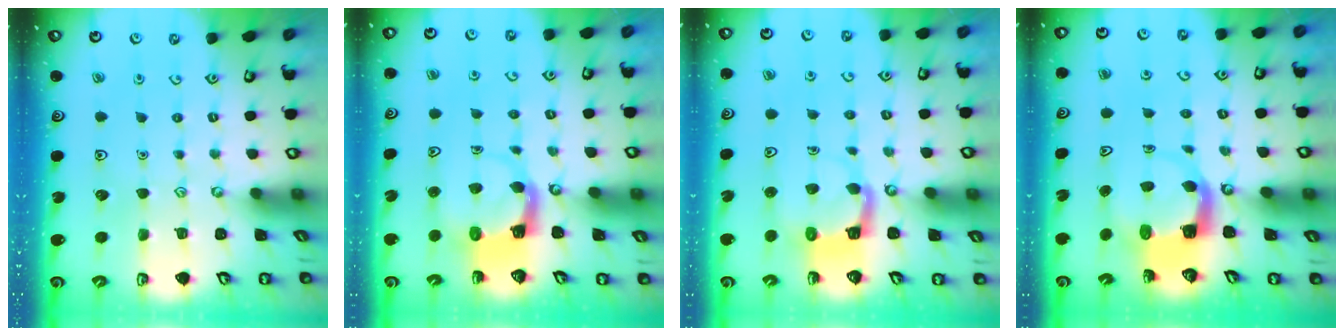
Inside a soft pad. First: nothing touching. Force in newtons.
{"total": 4.2, "press": 4.2, "slide": 0.3}
{"total": 5.0, "press": 5.0, "slide": 0.4}
{"total": 5.2, "press": 5.1, "slide": 0.7}